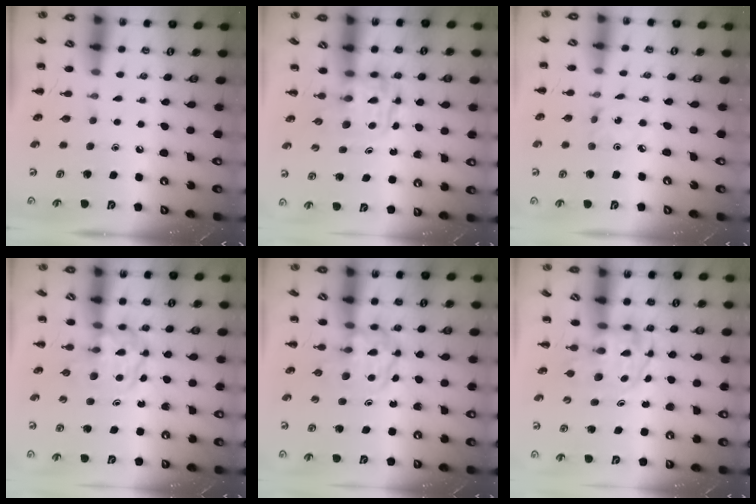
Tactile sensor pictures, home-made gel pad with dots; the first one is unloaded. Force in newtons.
{"total": 3.5, "press": 3.4, "slide": 0.3}
{"total": 1.5, "press": 1.4, "slide": 0.5}
{"total": 3.9, "press": 3.9, "slide": 0.4}
{"total": 3.9, "press": 3.9, "slide": 0.4}
{"total": 3.4, "press": 3.4, "slide": 0.4}